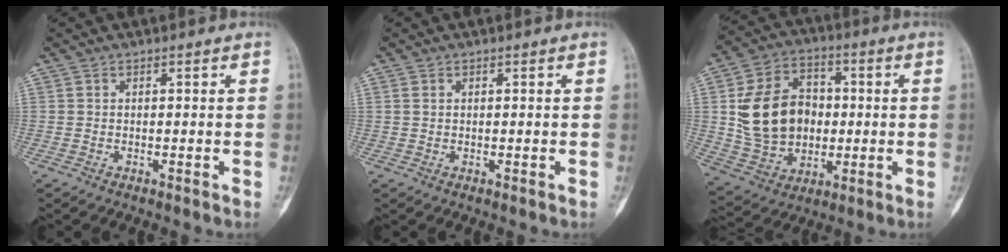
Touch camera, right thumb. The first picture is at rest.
{"total": 0.9, "force": [0.4, 0.7, 0.5], "torque": [-0.009, 0.004, 0.010]}
{"total": 17.2, "force": [1.1, 13.1, 11.0], "torque": [-0.166, 0.011, 0.027]}